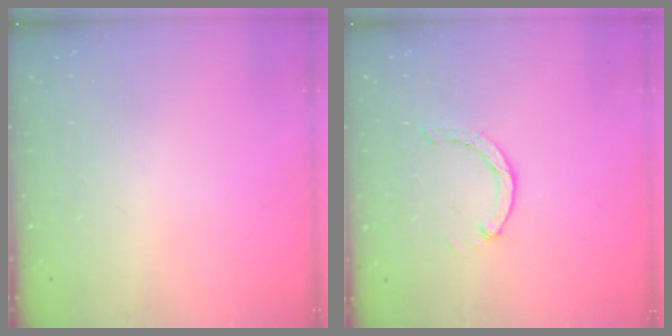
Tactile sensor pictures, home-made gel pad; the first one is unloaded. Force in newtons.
{"total": 1.0, "press": 0.9, "slide": 0.3}